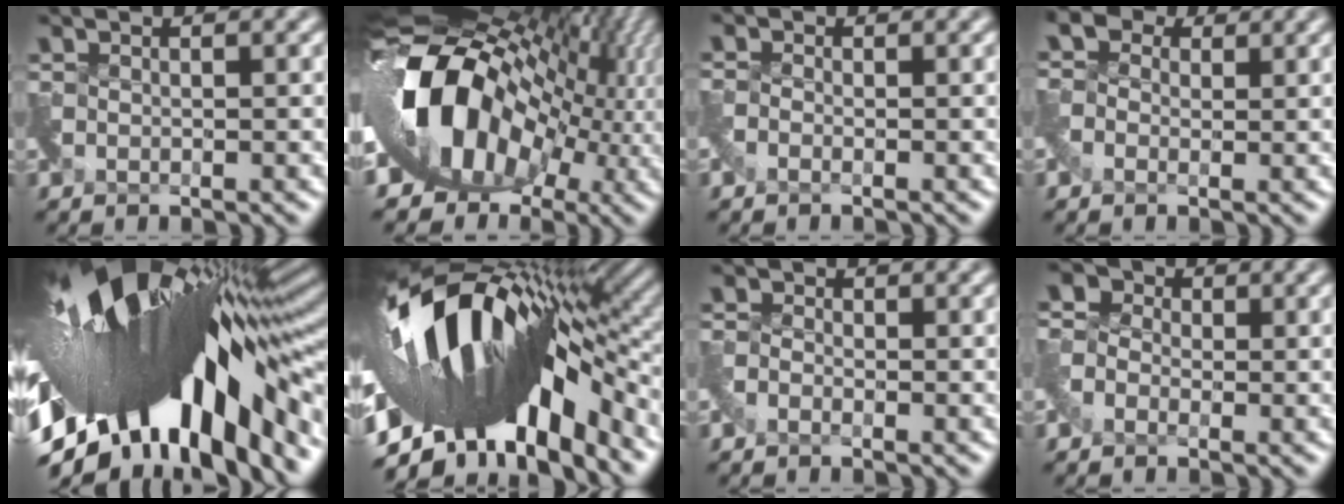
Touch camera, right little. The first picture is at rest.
{"total": 13.6, "force": [-1.3, 9.6, 9.5], "torque": [-0.166, 0.020, -0.037]}
{"total": 1.0, "force": [-0.8, -0.1, -0.4], "torque": [0.003, -0.001, -0.024]}
{"total": 1.9, "force": [0.2, 1.7, 0.9], "torque": [-0.031, 0.008, -0.002]}
{"total": 19.0, "force": [-3.8, 7.3, 17.1], "torque": [-0.299, -0.033, -0.062]}
{"total": 16.0, "force": [-2.3, 7.3, 14.0], "torque": [-0.246, 0.026, -0.049]}
{"total": 1.0, "force": [-0.9, 0.3, -0.1], "torque": [-0.003, 0.003, -0.027]}
{"total": 2.8, "force": [-1.1, 2.2, 1.2], "torque": [-0.031, 0.006, -0.027]}